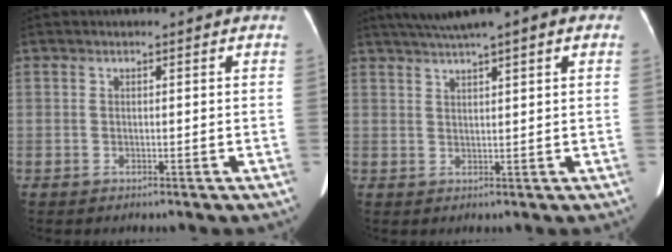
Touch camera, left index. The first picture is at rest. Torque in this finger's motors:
{"motor_torque": [-0.08, -1.43, -0.41, -0.11]}